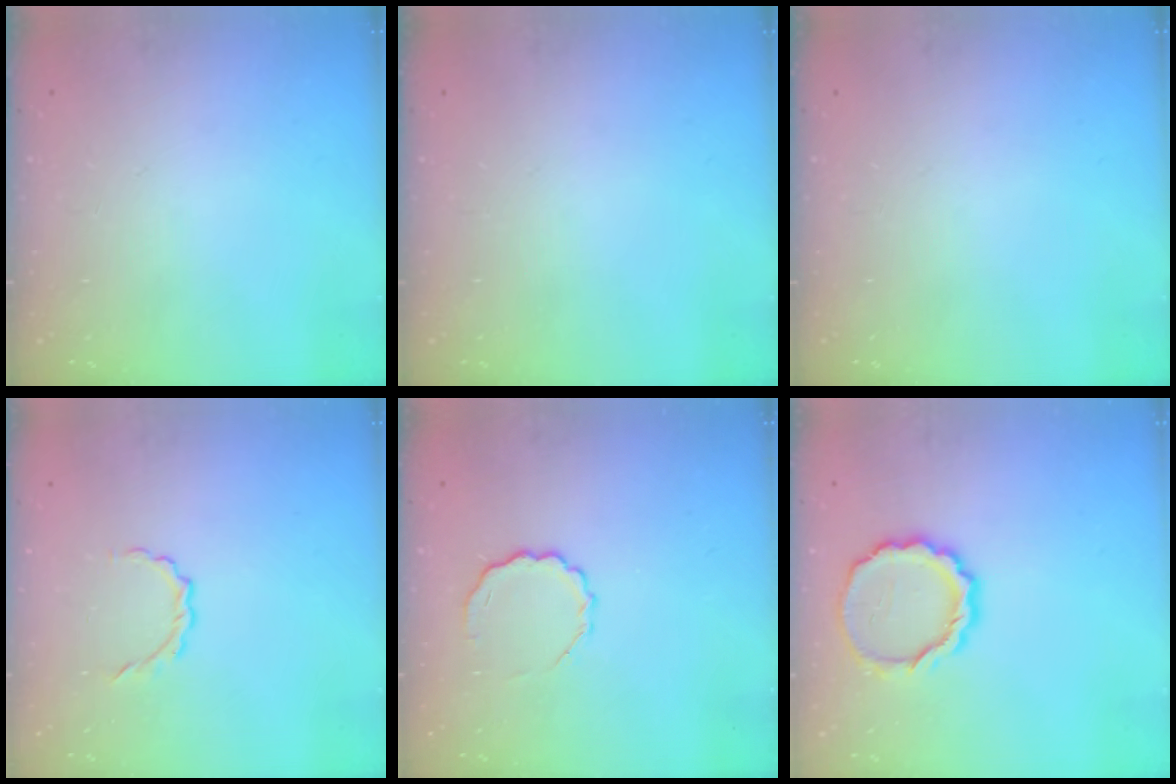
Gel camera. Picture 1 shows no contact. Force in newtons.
{"total": 0.0}
{"total": 0.0}
{"total": 3.0, "press": 2.8, "slide": 0.9}
{"total": 6.6, "press": 6.5, "slide": 1.3}
{"total": 10.9, "press": 10.7, "slide": 2.0}